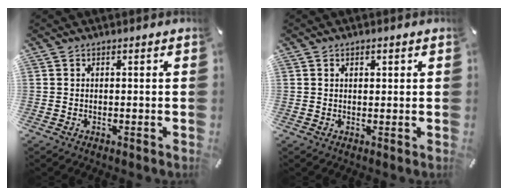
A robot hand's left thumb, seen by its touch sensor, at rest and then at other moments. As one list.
[{"total": 1.4, "force": [0.6, 0.9, 0.9], "torque": [-0.012, 0.001, 0.008]}]